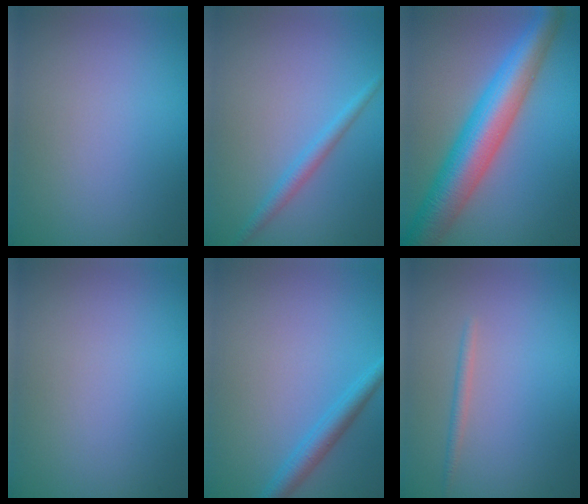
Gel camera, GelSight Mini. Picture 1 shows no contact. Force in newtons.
{"total": 1.8, "press": 1.8, "slide": 0.1}
{"total": 8.9, "press": 8.9, "slide": 0.1}
{"total": 0.0}
{"total": 2.6, "press": 2.5, "slide": 0.1}
{"total": 1.0, "press": 1.0, "slide": 0.0}